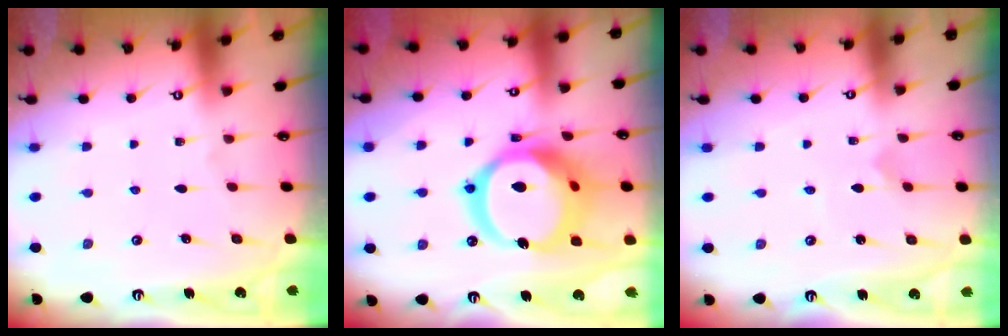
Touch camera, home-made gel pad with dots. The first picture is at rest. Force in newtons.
{"total": 24.0, "press": 23.9, "slide": 2.6}
{"total": 0.7, "press": 0.7, "slide": 0.0}